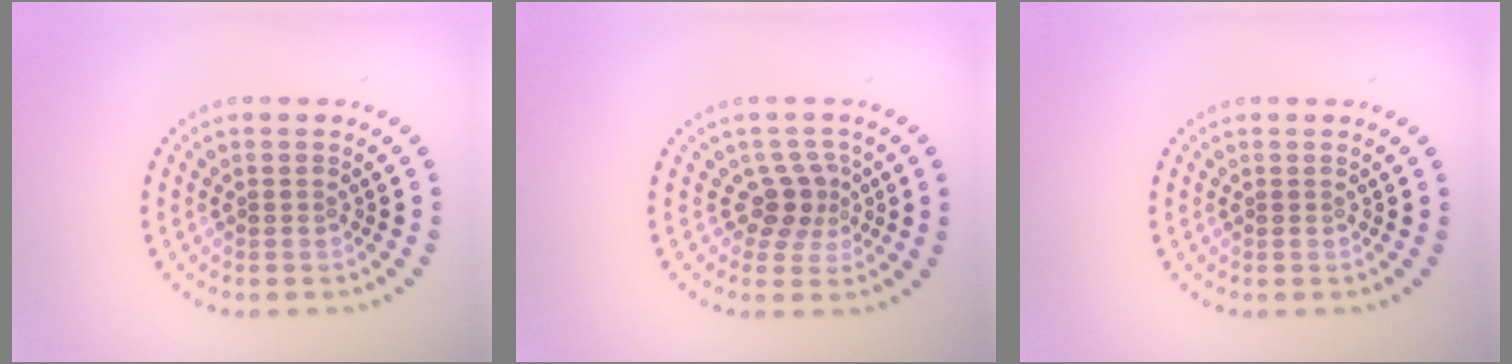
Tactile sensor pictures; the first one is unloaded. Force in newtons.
{"total": 2.5, "press": 1.9, "slide": 1.7}
{"total": 0.0}